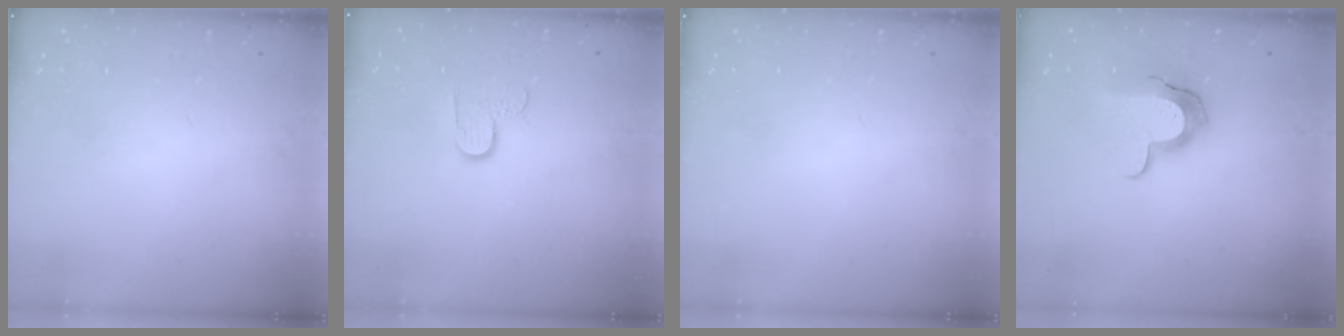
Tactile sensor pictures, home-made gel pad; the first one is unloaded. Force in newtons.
{"total": 6.0, "press": 6.0, "slide": 0.4}
{"total": 0.0}
{"total": 10.8, "press": 10.7, "slide": 0.7}